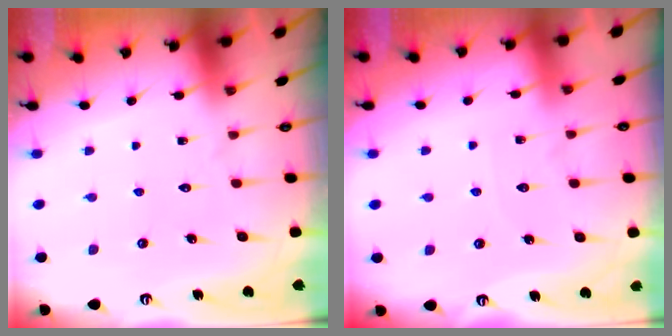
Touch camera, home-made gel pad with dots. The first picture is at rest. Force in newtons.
{"total": 2.1, "press": 2.1, "slide": 0.3}